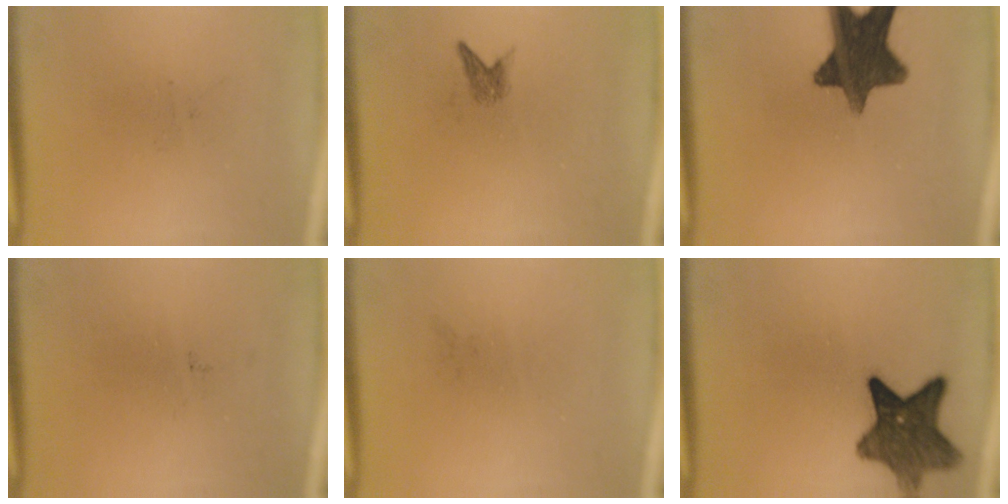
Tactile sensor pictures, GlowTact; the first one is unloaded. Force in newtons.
{"total": 1.3}
{"total": 12.8}
{"total": 0.0}
{"total": 0.0}
{"total": 9.7}